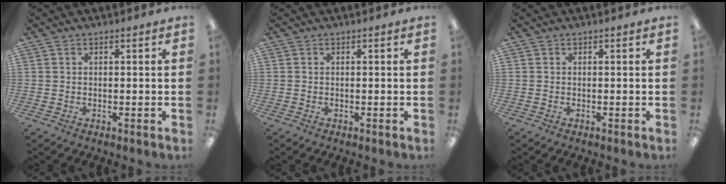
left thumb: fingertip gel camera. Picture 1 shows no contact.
{"total": 0.0}
{"total": 0.0}